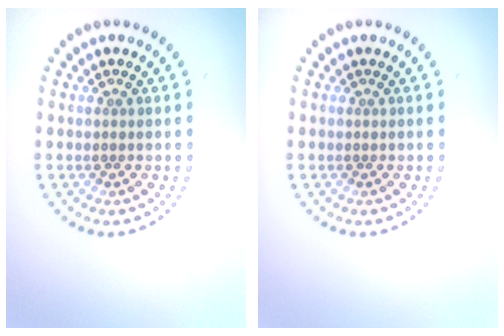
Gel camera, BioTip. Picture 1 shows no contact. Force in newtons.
{"total": 0.0}